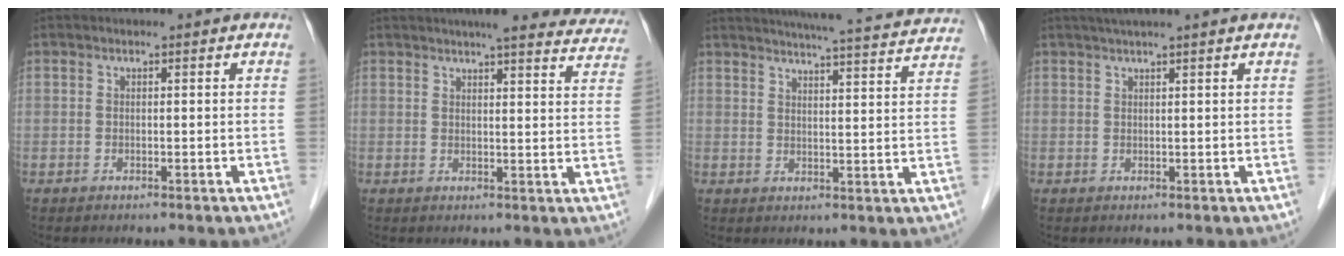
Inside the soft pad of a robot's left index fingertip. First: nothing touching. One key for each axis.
{"total": 19.2, "fx": 17.7, "fy": 2.8, "fz": 6.9, "tx": -0.076, "ty": -0.023, "tz": 0.194}
{"total": 20.1, "fx": 19.0, "fy": 0.8, "fz": 6.5, "tx": -0.096, "ty": -0.023, "tz": 0.227}
{"total": 4.1, "fx": 3.3, "fy": -0.8, "fz": 2.4, "tx": -0.031, "ty": 0.024, "tz": 0.055}